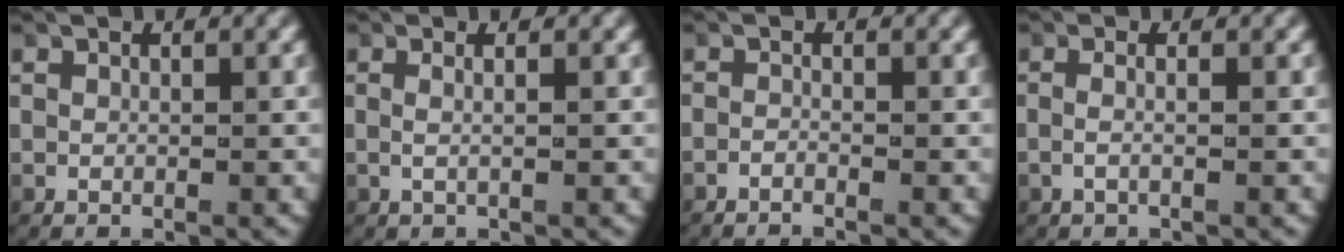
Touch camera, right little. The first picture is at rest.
{"total": 1.3, "force": [-0.2, -0.2, 1.3], "torque": [-0.036, -0.006, -0.001]}
{"total": 1.9, "force": [-1.9, 0.2, 0.4], "torque": [-0.022, -0.008, -0.031]}
{"total": 1.5, "force": [-0.8, -0.2, 1.3], "torque": [-0.041, -0.009, -0.009]}